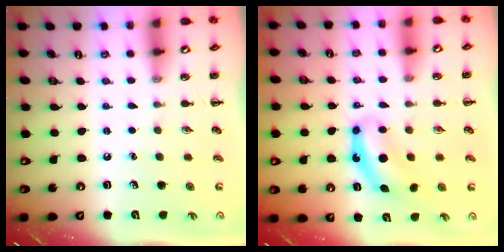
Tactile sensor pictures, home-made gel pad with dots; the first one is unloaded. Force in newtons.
{"total": 6.9, "press": 6.9, "slide": 0.2}